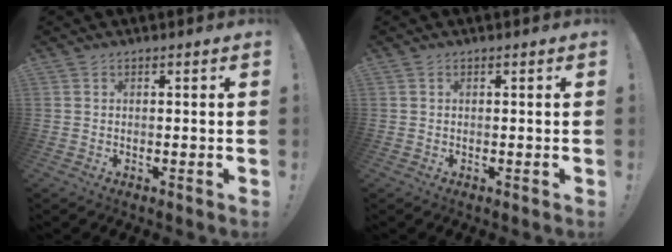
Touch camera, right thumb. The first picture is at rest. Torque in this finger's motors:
{"motor_torque": [-0.08, 0.12, 0.23, -0.21, 0.00]}